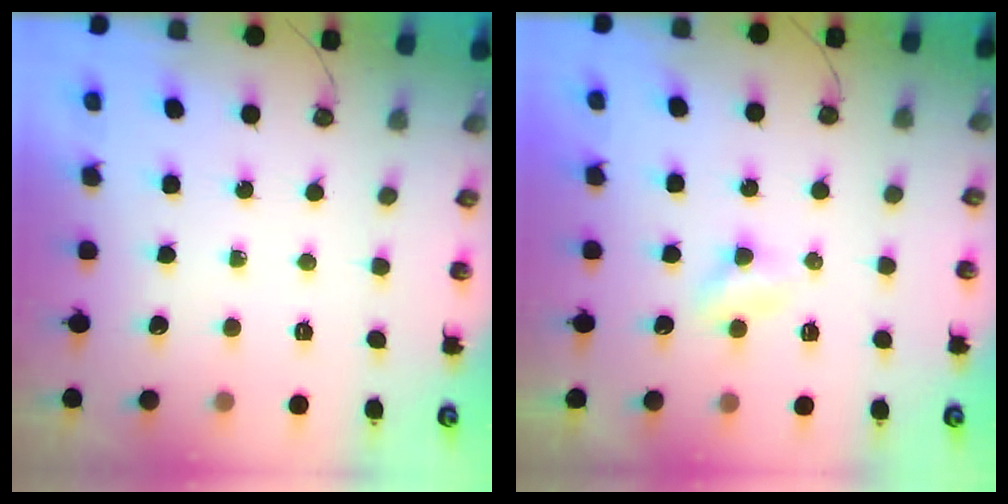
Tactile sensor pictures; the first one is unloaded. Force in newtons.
{"total": 2.8, "press": 2.7, "slide": 0.4}